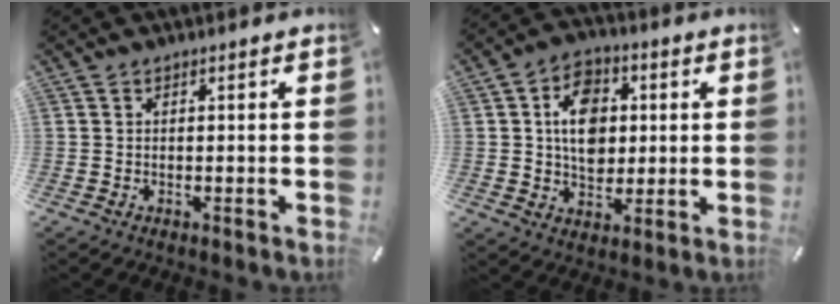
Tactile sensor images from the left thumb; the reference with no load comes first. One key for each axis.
{"total": 10.5, "fx": 1.4, "fy": 8.3, "fz": 6.3, "tx": -0.092, "ty": 0.009, "tz": 0.026}